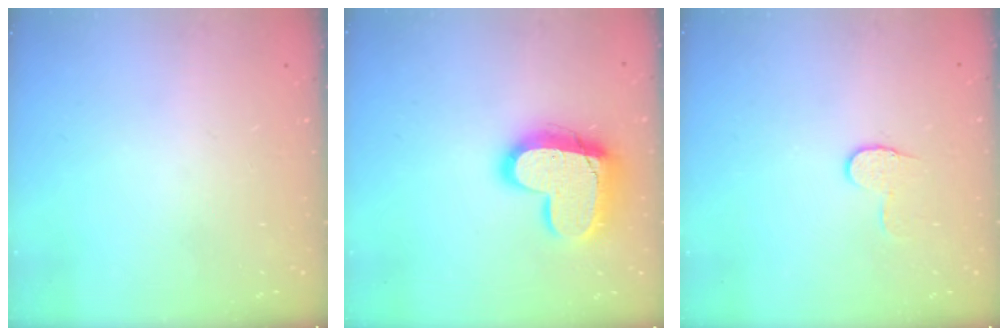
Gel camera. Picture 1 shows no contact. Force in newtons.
{"total": 18.2, "press": 18.2, "slide": 1.4}
{"total": 6.3, "press": 6.3, "slide": 0.4}